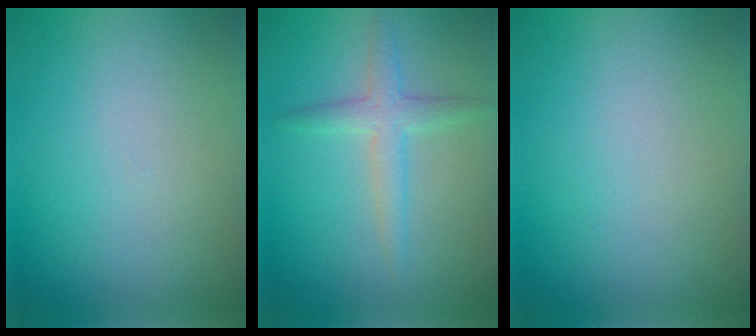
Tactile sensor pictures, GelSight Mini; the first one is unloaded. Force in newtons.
{"total": 2.6, "press": 2.6, "slide": 0.1}
{"total": 0.0}